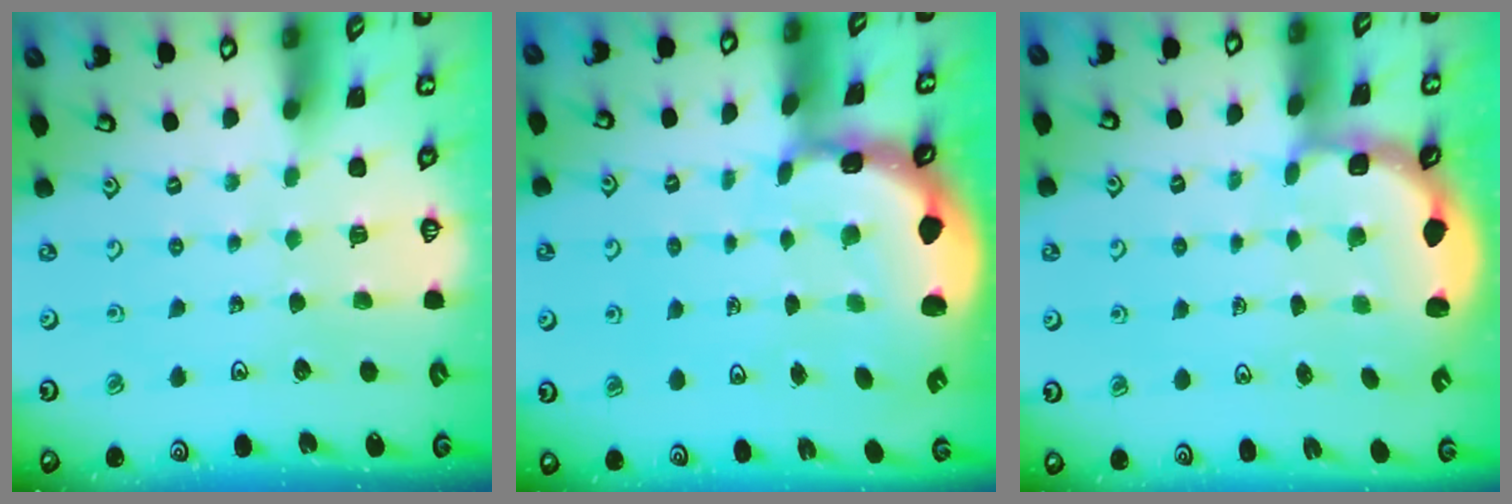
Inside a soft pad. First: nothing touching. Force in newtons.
{"total": 2.2, "press": 2.0, "slide": 1.0}
{"total": 2.8, "press": 2.2, "slide": 1.7}